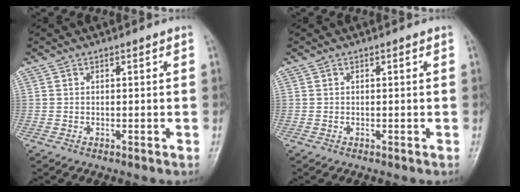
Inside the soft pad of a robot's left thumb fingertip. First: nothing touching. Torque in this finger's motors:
{"motor_torque": [0.00, 0.00, 0.00, 0.00, 0.00]}